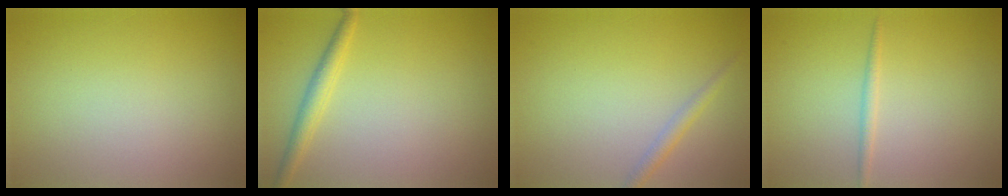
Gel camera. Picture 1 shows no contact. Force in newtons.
{"total": 2.0, "press": 2.0, "slide": 0.1}
{"total": 1.3, "press": 1.3, "slide": 0.0}
{"total": 0.9, "press": 0.9, "slide": 0.0}